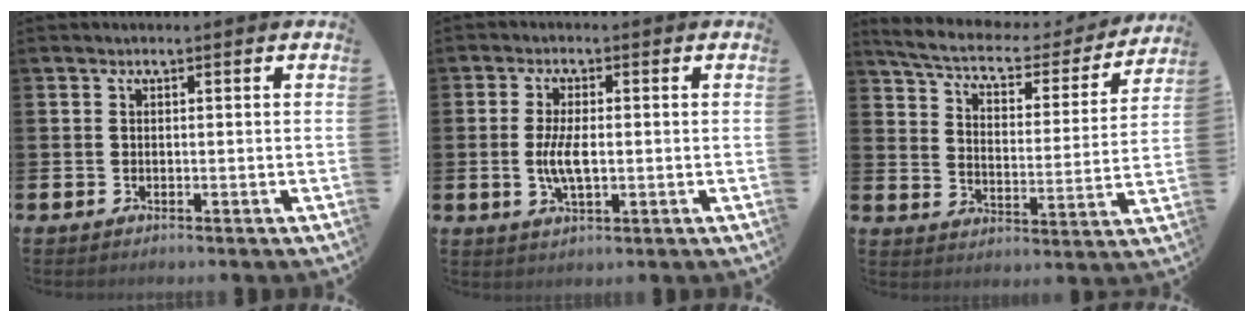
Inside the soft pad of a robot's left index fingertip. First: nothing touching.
{"total": 4.7, "force": [-0.2, 1.8, 4.3], "torque": [-0.083, 0.000, -0.007]}
{"total": 6.6, "force": [5.8, 1.8, 2.6], "torque": [-0.076, -0.041, 0.093]}